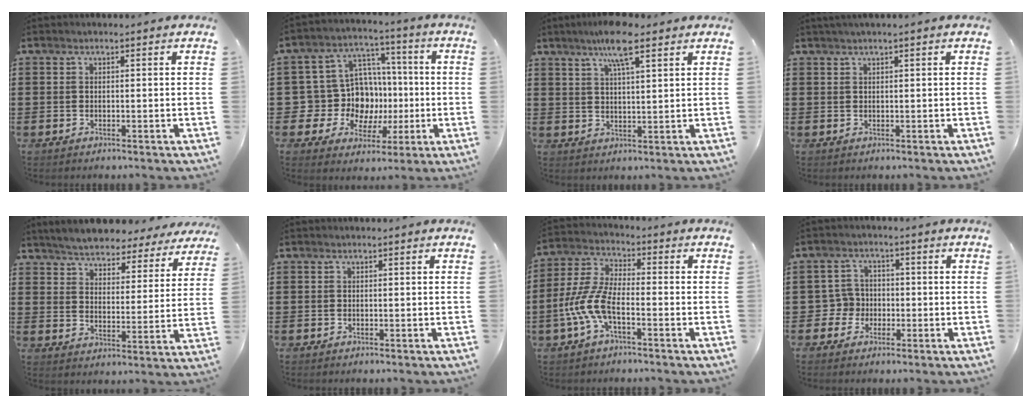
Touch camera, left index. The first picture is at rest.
{"total": 11.2, "force": [-0.8, 10.7, 3.2], "torque": [-0.097, 0.000, -0.001]}
{"total": 7.3, "force": [4.9, 1.2, 5.4], "torque": [-0.109, 0.002, 0.083]}
{"total": 1.0, "force": [0.5, -0.1, 0.8], "torque": [-0.014, -0.001, 0.010]}
{"total": 5.0, "force": [5.0, 0.1, 0.4], "torque": [-0.036, -0.035, 0.084]}
{"total": 0.0}
{"total": 7.8, "force": [-3.1, 2.8, 6.6], "torque": [-0.164, -0.011, -0.064]}
{"total": 3.8, "force": [-1.3, 3.5, 0.7], "torque": [-0.036, 0.004, -0.030]}